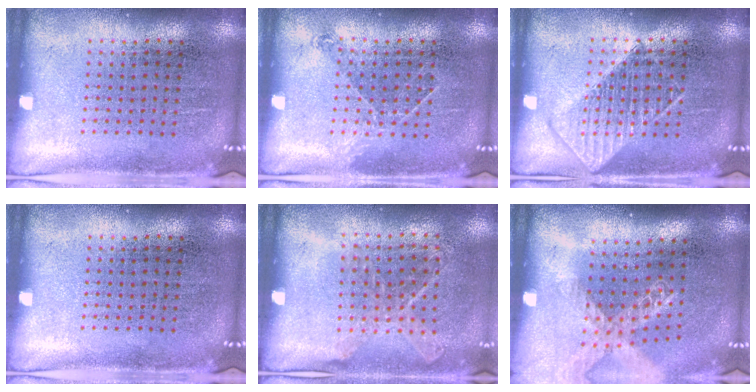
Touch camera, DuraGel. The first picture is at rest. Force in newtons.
{"total": 1.0, "press": 0.8, "slide": 0.6}
{"total": 2.4, "press": 2.3, "slide": 0.4}
{"total": 0.0}
{"total": 1.1, "press": 1.0, "slide": 0.5}
{"total": 1.5, "press": 1.3, "slide": 0.8}